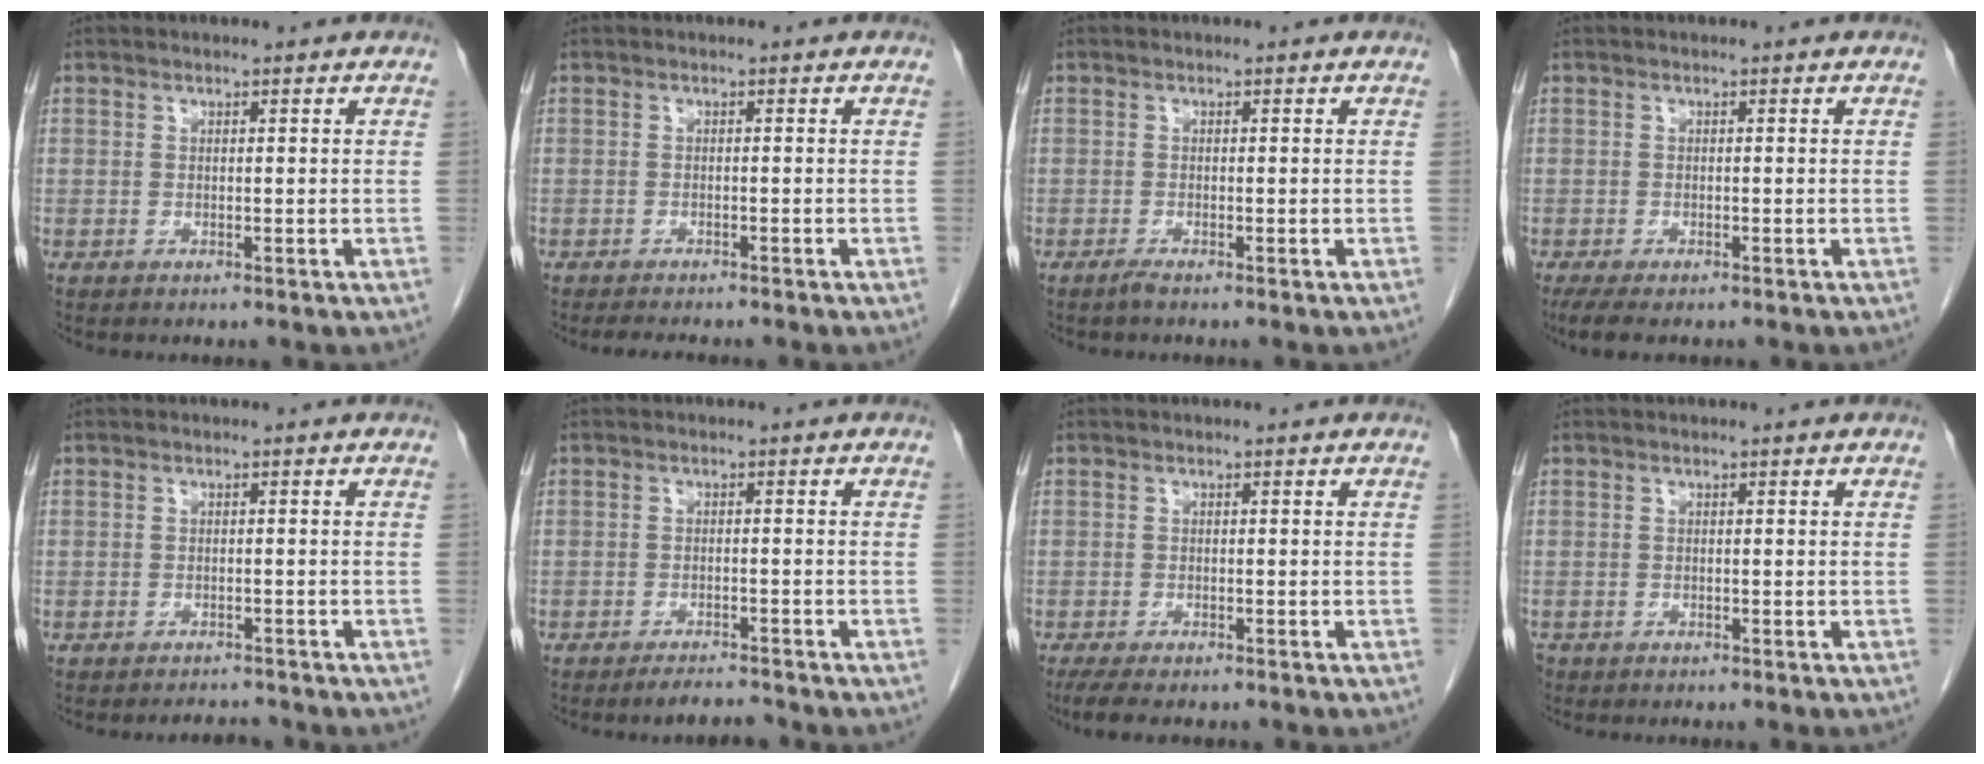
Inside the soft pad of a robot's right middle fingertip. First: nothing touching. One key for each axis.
{"total": 3.5, "fx": -3.1, "fy": 0.5, "fz": 1.6, "tx": -0.023, "ty": -0.006, "tz": -0.041}
{"total": 0.8, "fx": -0.7, "fy": -0.1, "fz": 0.5, "tx": -0.012, "ty": -0.002, "tz": -0.014}
{"total": 4.3, "fx": -3.2, "fy": 1.3, "fz": 2.6, "tx": -0.048, "ty": -0.013, "tz": -0.046}
{"total": 1.7, "fx": -1.7, "fy": 0.3, "fz": -0.1, "tx": -0.003, "ty": -0.008, "tz": -0.021}
{"total": 2.7, "fx": -2.5, "fy": 0.1, "fz": 0.9, "tx": -0.020, "ty": -0.012, "tz": -0.038}
{"total": 5.2, "fx": -4.1, "fy": 1.4, "fz": 2.9, "tx": -0.048, "ty": -0.013, "tz": -0.059}
{"total": 1.2, "fx": -0.9, "fy": 0.8, "fz": 0.3, "tx": -0.012, "ty": 0.000, "tz": -0.015}